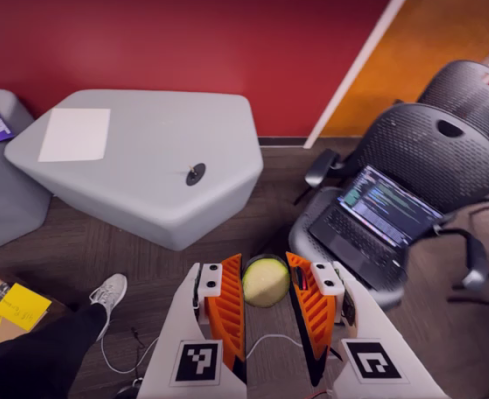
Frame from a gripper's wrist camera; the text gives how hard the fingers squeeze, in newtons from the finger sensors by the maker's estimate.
{"total": 10.8, "left": 11.8, "right": 9.7}